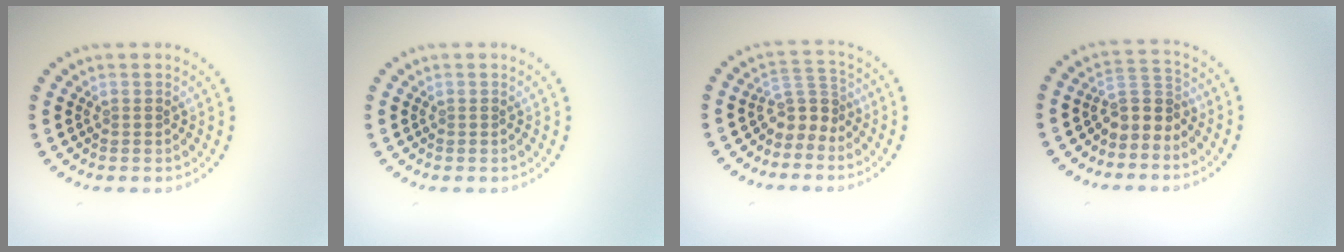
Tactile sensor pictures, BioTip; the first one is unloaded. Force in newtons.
{"total": 0.0}
{"total": 2.7, "press": 1.9, "slide": 2.0}
{"total": 2.7, "press": 2.0, "slide": 1.7}